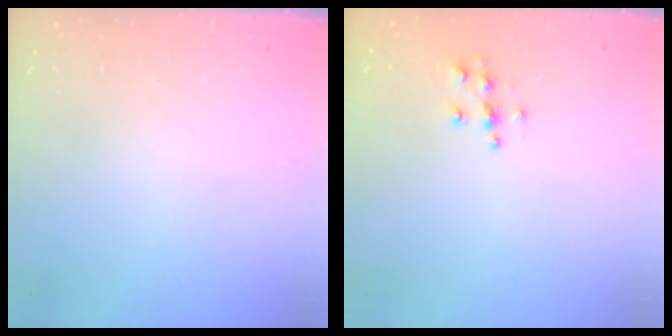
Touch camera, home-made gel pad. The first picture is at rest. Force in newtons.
{"total": 6.4, "press": 6.4, "slide": 0.3}